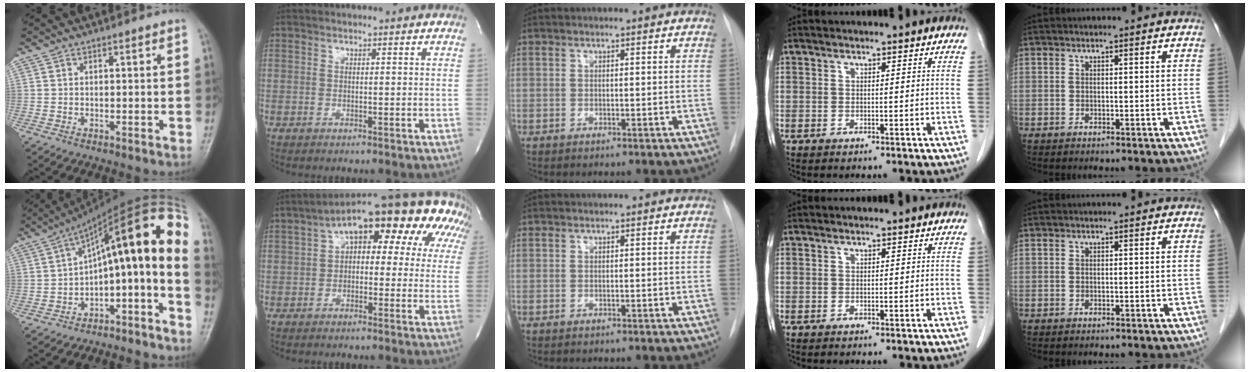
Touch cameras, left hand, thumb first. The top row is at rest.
{"thumb": {"total": 19.6, "force": [-5.6, 7.2, 17.4], "torque": [-0.212, 0.143, -0.076]}, "index": {"total": 18.3, "force": [9.2, 7.7, 13.8], "torque": [-0.193, 0.071, 0.113]}}